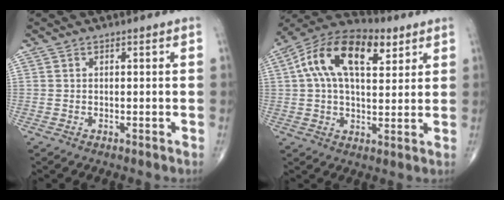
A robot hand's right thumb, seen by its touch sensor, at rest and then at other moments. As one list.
[{"total": 17.6, "force": [6.2, 9.3, 13.5], "torque": [-0.218, 0.012, 0.096]}]